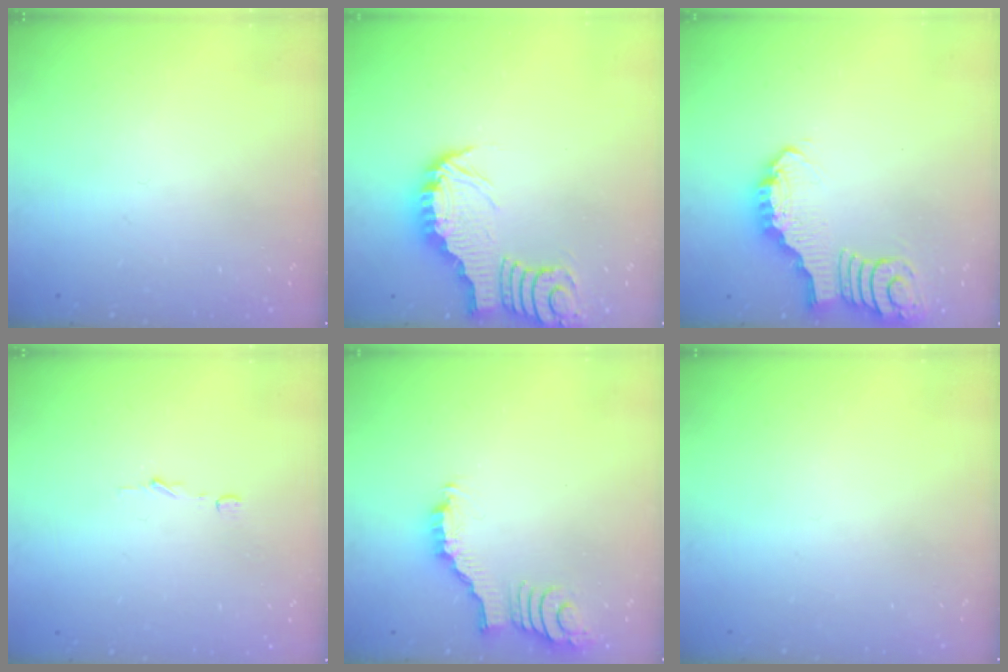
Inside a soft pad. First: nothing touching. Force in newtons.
{"total": 2.9, "press": 2.9, "slide": 0.3}
{"total": 2.9, "press": 2.9, "slide": 0.2}
{"total": 2.8, "press": 2.8, "slide": 0.2}
{"total": 2.7, "press": 2.7, "slide": 0.3}
{"total": 0.0}